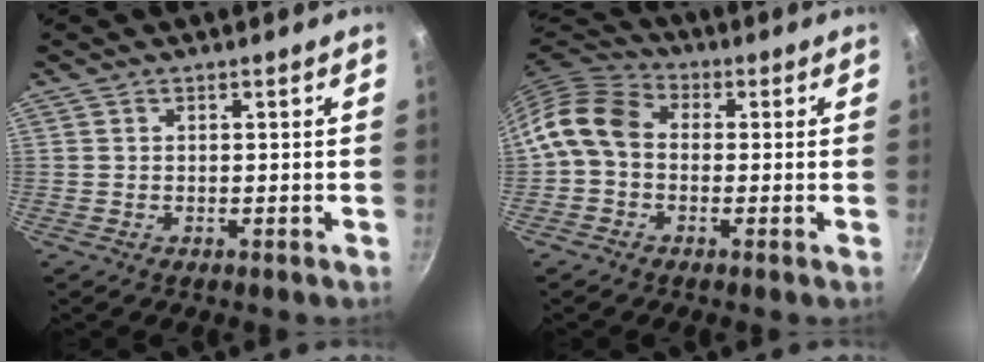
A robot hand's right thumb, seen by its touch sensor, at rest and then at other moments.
{"total": 9.4, "force": [-0.4, 7.2, 6.0], "torque": [-0.102, 0.031, -0.030]}